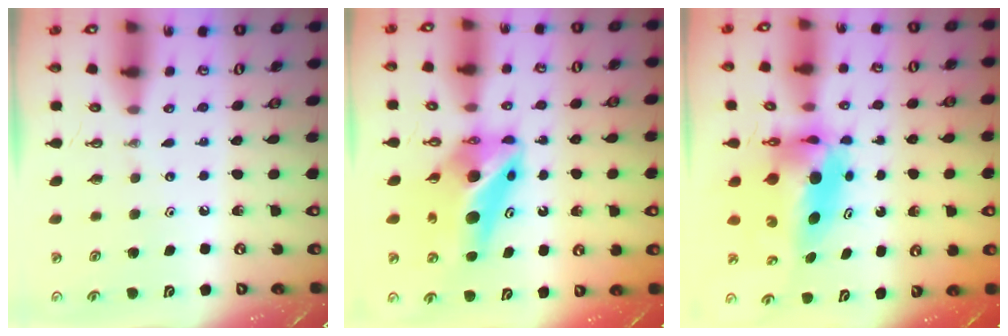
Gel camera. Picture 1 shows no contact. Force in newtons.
{"total": 13.2, "press": 13.1, "slide": 1.1}
{"total": 7.9, "press": 7.8, "slide": 1.5}